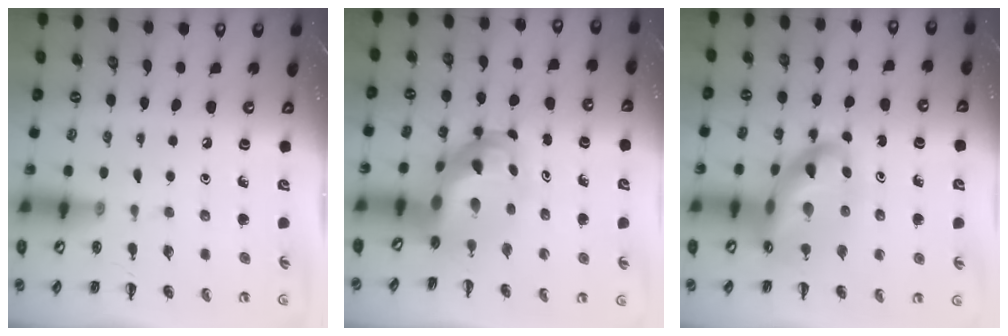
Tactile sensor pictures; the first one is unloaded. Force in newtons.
{"total": 6.4, "press": 6.1, "slide": 1.9}
{"total": 15.6, "press": 15.0, "slide": 4.0}